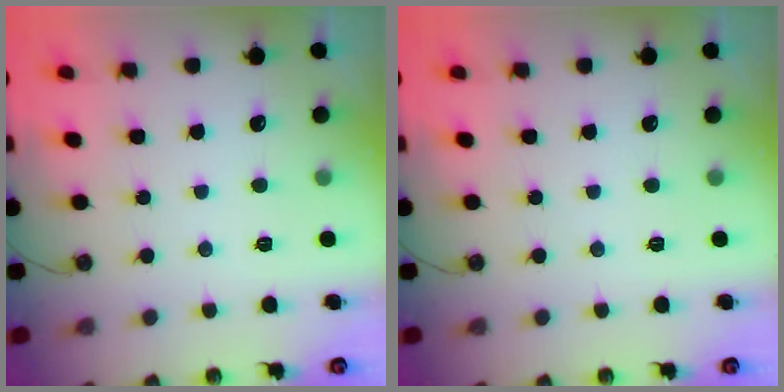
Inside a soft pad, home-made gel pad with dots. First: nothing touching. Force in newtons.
{"total": 0.0}